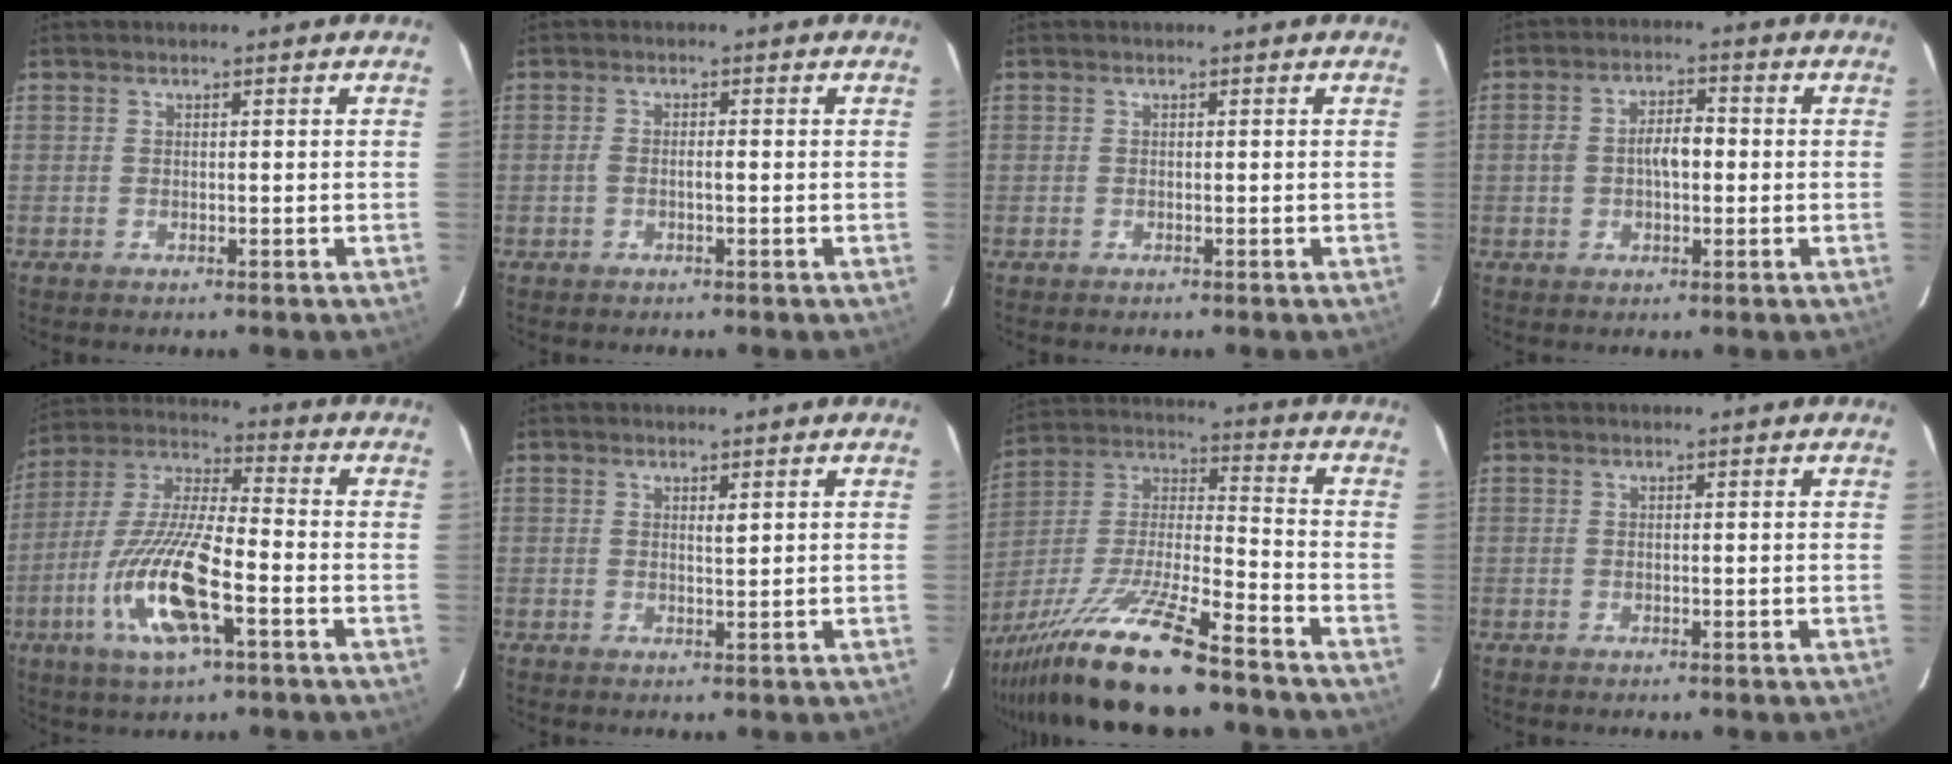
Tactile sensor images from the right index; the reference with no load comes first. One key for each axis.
{"total": 1.6, "fx": -0.4, "fy": 0.5, "fz": 1.5, "tx": -0.032, "ty": 0.007, "tz": -0.006}
{"total": 0.6, "fx": -0.3, "fy": 0.6, "fz": -0.1, "tx": 0.004, "ty": 0.007, "tz": -0.009}
{"total": 5.6, "fx": -0.2, "fy": 2.8, "fz": 4.8, "tx": -0.099, "ty": 0.019, "tz": -0.003}
{"total": 15.8, "fx": -5.8, "fy": 3.0, "fz": 14.4, "tx": -0.302, "ty": -0.012, "tz": -0.105}
{"total": 1.0, "fx": 0.6, "fy": 0.2, "fz": 0.9, "tx": -0.019, "ty": -0.004, "tz": 0.009}
{"total": 19.3, "fx": -14.7, "fy": 1.7, "fz": 12.4, "tx": -0.267, "ty": -0.032, "tz": -0.271}
{"total": 0.0}